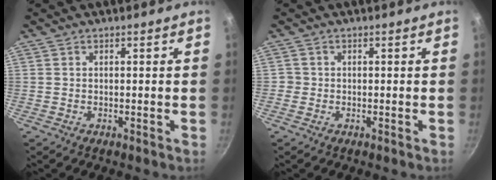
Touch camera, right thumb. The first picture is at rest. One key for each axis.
{"total": 1.0, "fx": -0.3, "fy": 1.0, "fz": 0.1, "tx": 0.000, "ty": 0.003, "tz": -0.008}